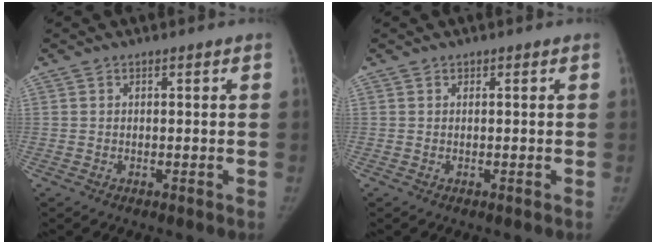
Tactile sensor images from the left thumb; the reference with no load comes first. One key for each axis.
{"total": 0.0}